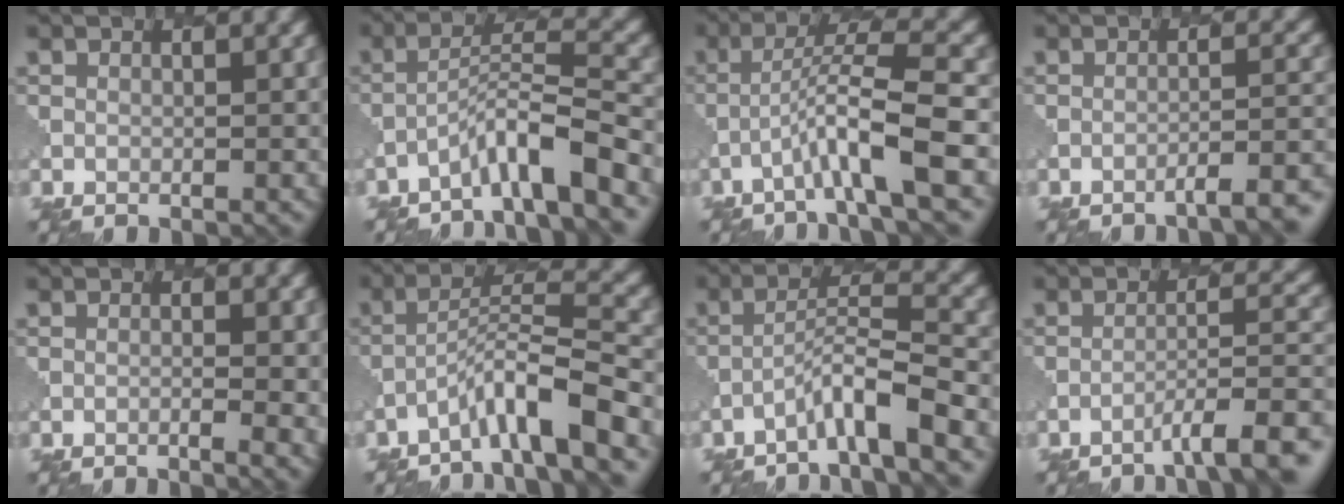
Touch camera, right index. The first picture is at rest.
{"total": 5.5, "force": [-3.8, 0.5, 3.9], "torque": [-0.063, 0.014, -0.074]}
{"total": 5.9, "force": [-2.4, 0.3, 5.3], "torque": [-0.095, 0.019, -0.050]}
{"total": 4.6, "force": [-3.5, 0.8, 2.8], "torque": [-0.025, 0.014, -0.052]}
{"total": 2.2, "force": [-0.7, 0.4, 2.0], "torque": [-0.028, 0.000, -0.016]}
{"total": 6.0, "force": [-4.0, 0.6, 4.5], "torque": [-0.074, 0.015, -0.077]}
{"total": 4.2, "force": [-2.9, 0.1, 3.1], "torque": [-0.056, 0.016, -0.062]}
{"total": 6.1, "force": [-4.4, 1.0, 4.2], "torque": [-0.059, 0.009, -0.067]}